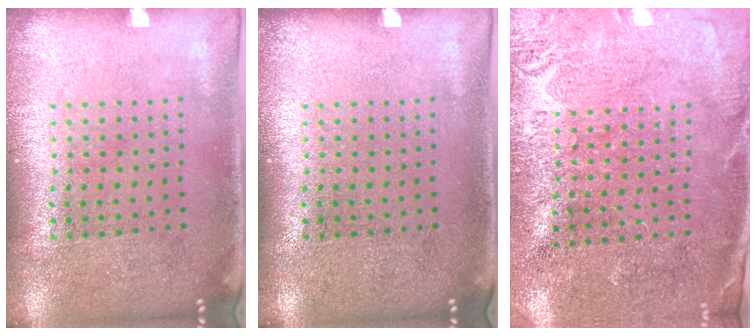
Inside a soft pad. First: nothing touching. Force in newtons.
{"total": 0.0}
{"total": 2.7, "press": 2.7, "slide": 0.4}